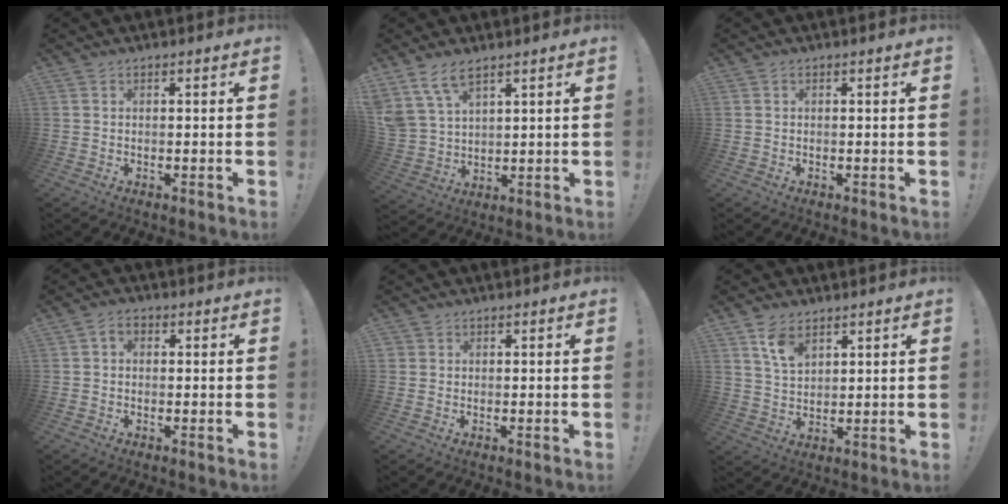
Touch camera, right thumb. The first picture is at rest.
{"total": 8.9, "force": [6.4, 4.2, 4.5], "torque": [-0.109, -0.027, 0.130]}
{"total": 0.0}
{"total": 2.6, "force": [0.2, 1.9, 1.8], "torque": [-0.033, 0.005, 0.004]}
{"total": 1.1, "force": [0.4, 1.0, 0.2], "torque": [0.000, 0.000, 0.006]}
{"total": 6.8, "force": [4.3, 3.7, 3.7], "torque": [-0.061, -0.021, 0.078]}